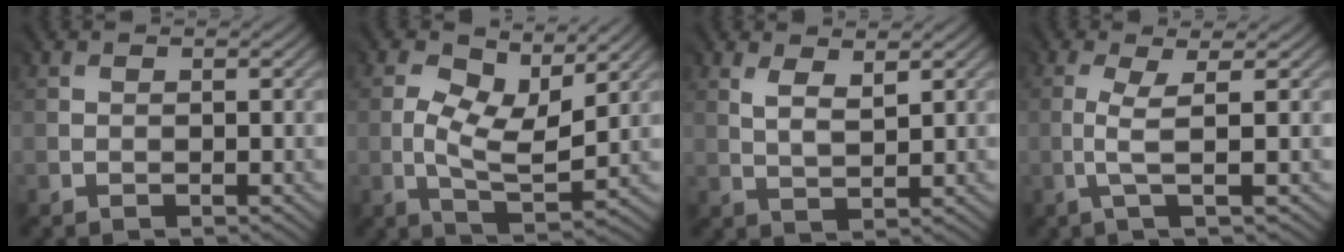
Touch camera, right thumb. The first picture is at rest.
{"total": 6.6, "force": [1.6, 3.1, 5.6], "torque": [-0.106, -0.001, 0.029]}
{"total": 2.6, "force": [1.8, 0.8, 1.7], "torque": [-0.044, -0.004, 0.040]}
{"total": 2.6, "force": [-0.5, -0.2, 2.5], "torque": [-0.050, 0.003, -0.014]}